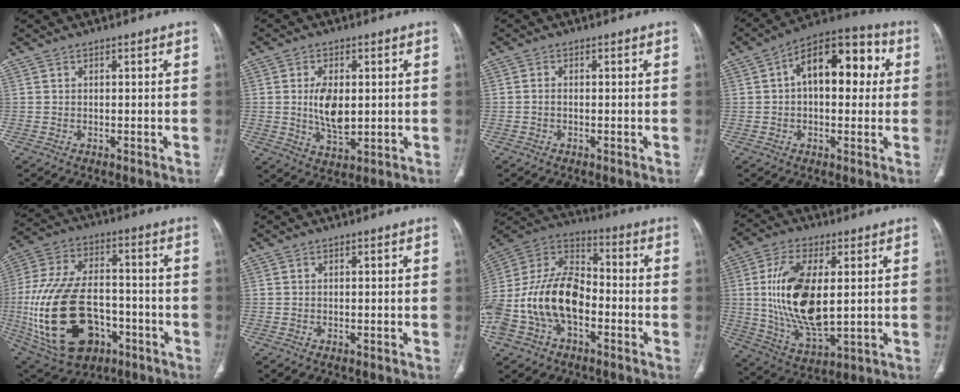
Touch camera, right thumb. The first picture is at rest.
{"total": 7.9, "force": [0.5, 4.3, 6.6], "torque": [-0.113, -0.011, 0.014]}
{"total": 0.8, "force": [-0.3, 0.5, 0.5], "torque": [-0.008, 0.002, -0.007]}
{"total": 15.7, "force": [2.8, 8.7, 12.8], "torque": [-0.153, 0.038, 0.033]}
{"total": 26.2, "force": [-6.9, 16.5, 19.2], "torque": [-0.402, 0.021, -0.094]}
{"total": 0.0}
{"total": 20.7, "force": [-5.1, 12.9, 15.4], "torque": [-0.305, 0.054, -0.091]}
{"total": 17.0, "force": [1.8, 7.7, 15.1], "torque": [-0.294, -0.019, 0.043]}